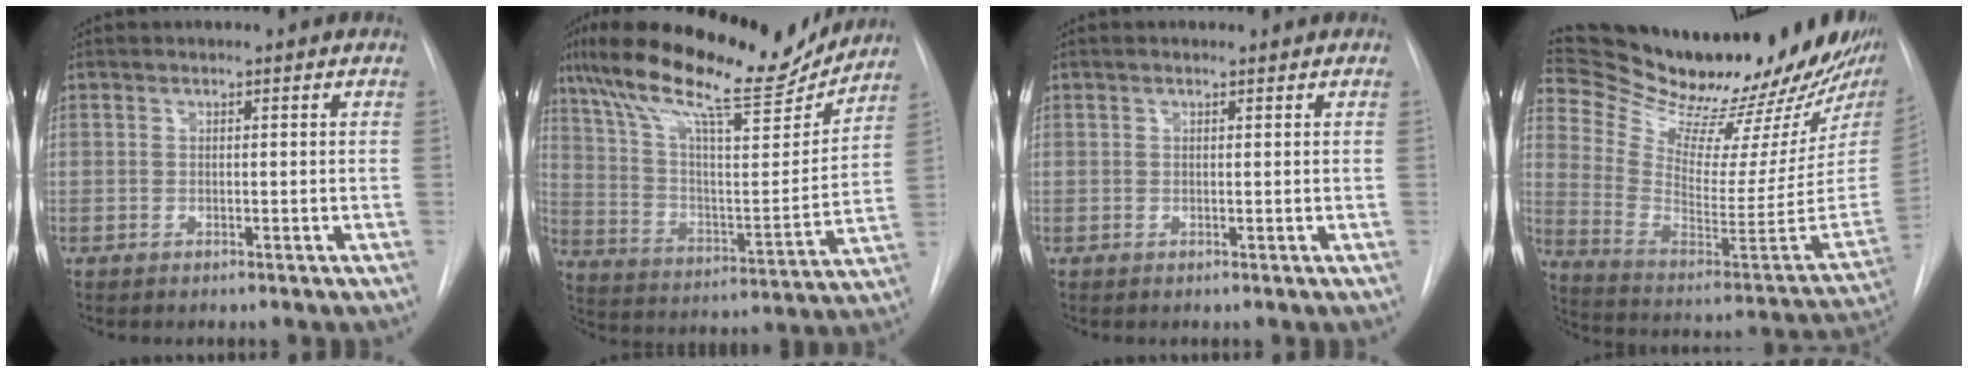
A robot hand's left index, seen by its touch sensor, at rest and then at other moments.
{"total": 22.9, "force": [18.8, 4.5, 12.2], "torque": [-0.217, 0.006, 0.296]}
{"total": 1.0, "force": [0.9, 0.1, 0.4], "torque": [-0.010, 0.013, 0.016]}
{"total": 30.7, "force": [26.9, 5.1, 13.8], "torque": [-0.225, -0.111, 0.373]}